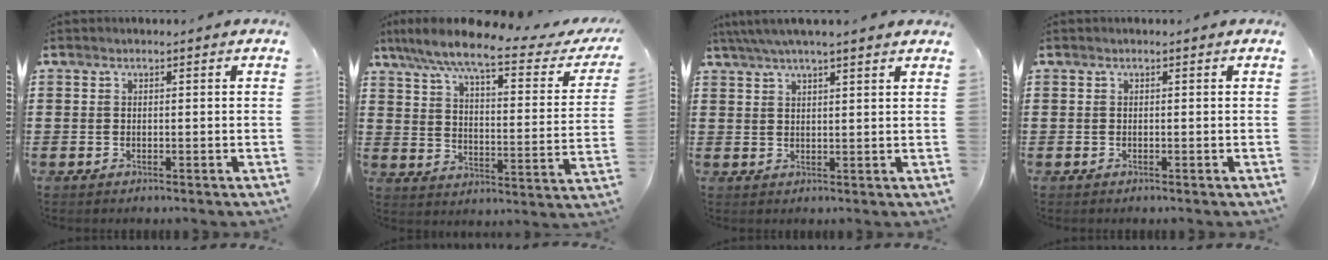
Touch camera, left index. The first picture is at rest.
{"total": 8.5, "force": [7.0, 0.6, 4.9], "torque": [-0.124, -0.038, 0.114]}
{"total": 4.0, "force": [3.3, 0.1, 2.2], "torque": [-0.051, -0.003, 0.060]}
{"total": 0.0}